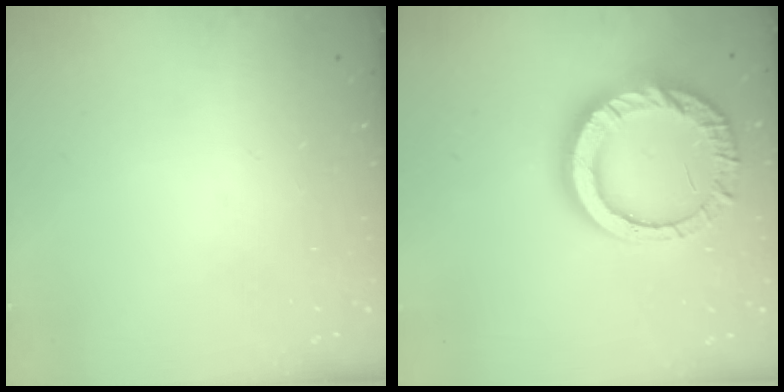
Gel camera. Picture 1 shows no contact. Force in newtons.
{"total": 16.4, "press": 16.3, "slide": 1.6}